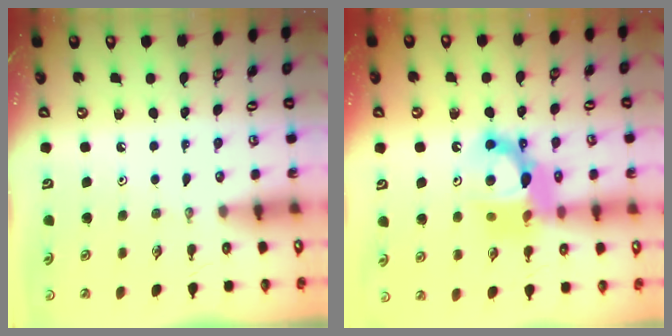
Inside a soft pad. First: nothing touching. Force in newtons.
{"total": 13.6, "press": 13.6, "slide": 1.1}